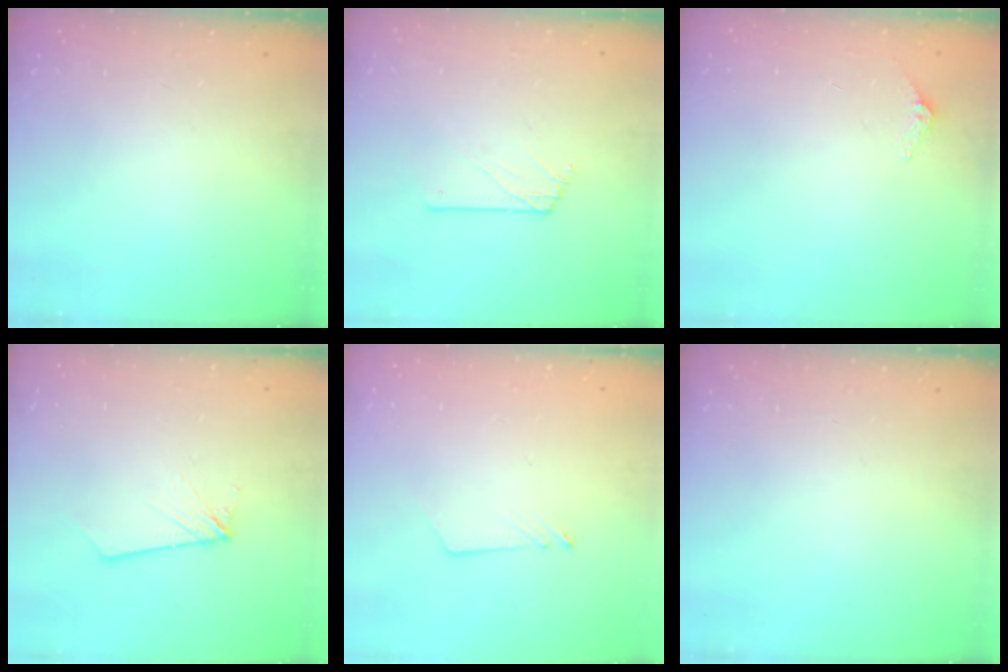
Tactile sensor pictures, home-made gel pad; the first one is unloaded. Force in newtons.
{"total": 1.6, "press": 1.6, "slide": 0.2}
{"total": 2.9, "press": 2.9, "slide": 0.2}
{"total": 2.7, "press": 2.7, "slide": 0.2}
{"total": 2.6, "press": 2.6, "slide": 0.3}
{"total": 0.0}